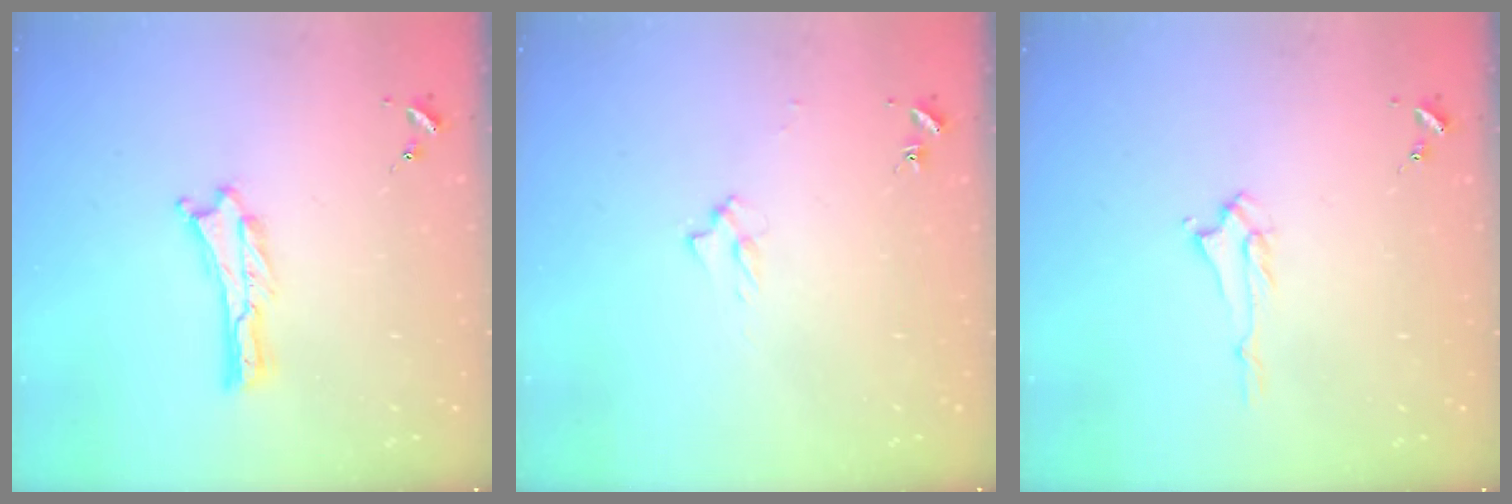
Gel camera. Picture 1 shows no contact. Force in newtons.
{"total": 2.0, "press": 2.0, "slide": 0.3}
{"total": 1.4, "press": 1.4, "slide": 0.3}